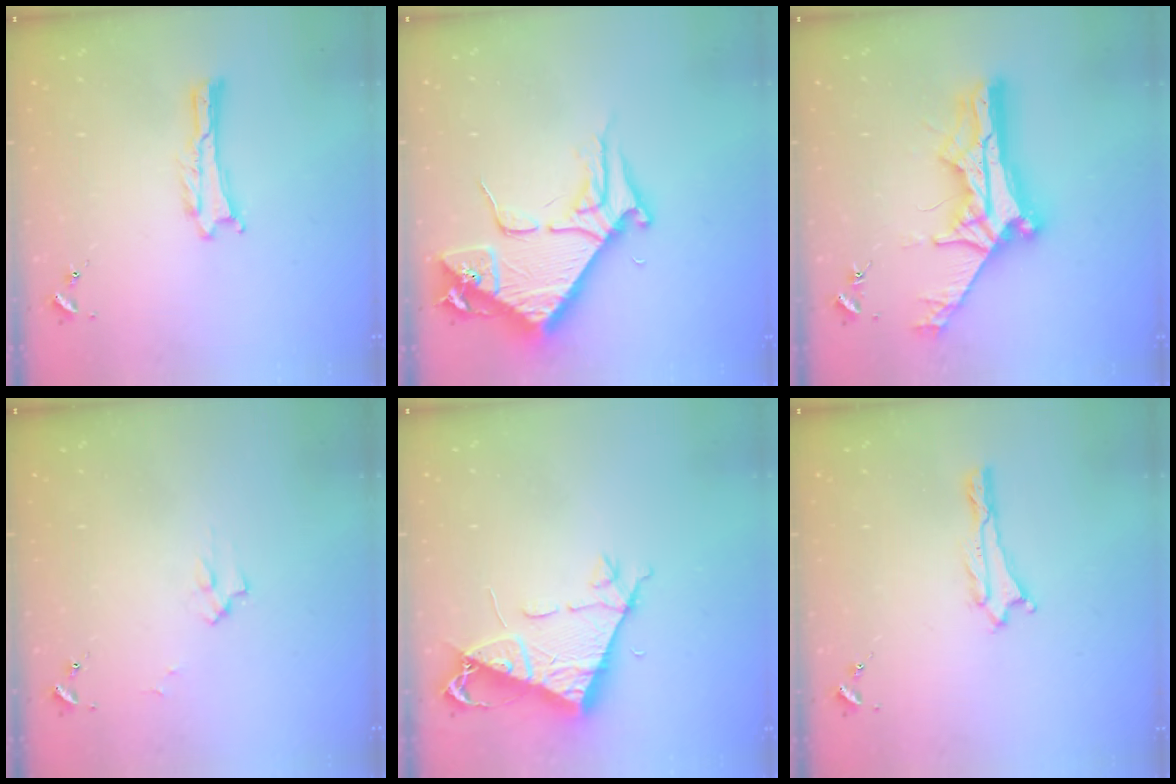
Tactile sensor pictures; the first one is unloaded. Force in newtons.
{"total": 8.3, "press": 8.2, "slide": 0.9}
{"total": 14.7, "press": 14.7, "slide": 1.3}
{"total": 2.2, "press": 2.2, "slide": 0.3}
{"total": 7.9, "press": 7.8, "slide": 0.9}
{"total": 0.0}